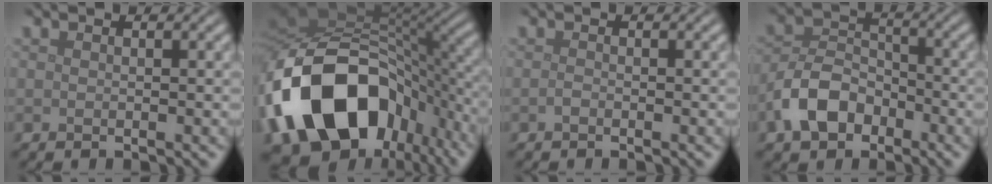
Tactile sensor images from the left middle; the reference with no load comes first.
{"total": 17.5, "force": [-6.5, 12.4, 10.5], "torque": [-0.203, -0.018, -0.105]}
{"total": 0.5, "force": [-0.3, 0.2, 0.3], "torque": [-0.007, -0.001, -0.007]}
{"total": 5.7, "force": [-2.9, 3.8, 3.0], "torque": [-0.057, 0.003, -0.062]}